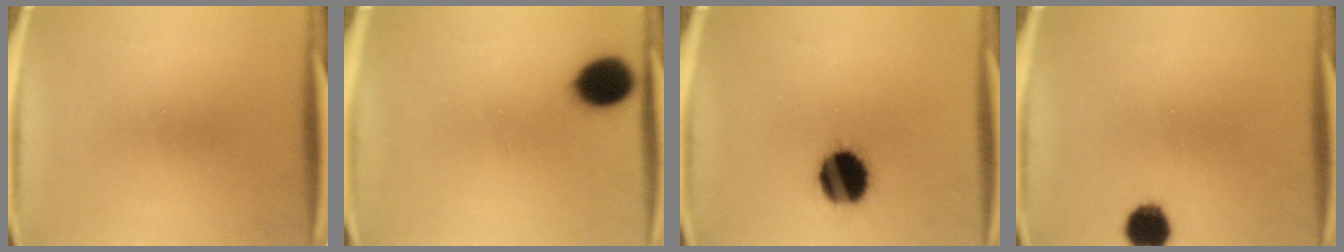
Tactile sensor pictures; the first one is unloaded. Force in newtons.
{"total": 10.2}
{"total": 15.0}
{"total": 6.5}